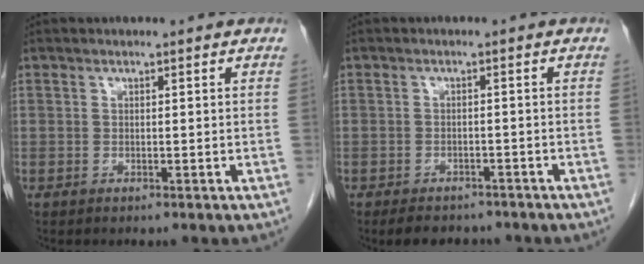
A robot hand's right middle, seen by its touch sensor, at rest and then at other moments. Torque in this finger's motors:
{"motor_torque": [0.42, -0.34, 0.03, 0.01]}